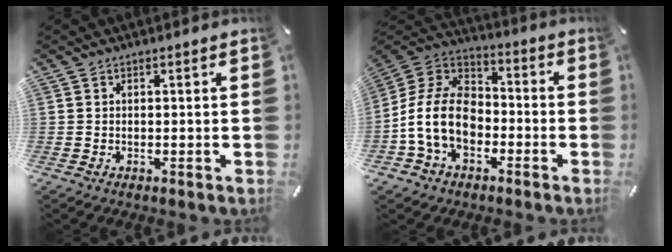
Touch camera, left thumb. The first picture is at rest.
{"total": 13.1, "force": [-4.0, 9.4, 8.1], "torque": [-0.187, 0.019, -0.075]}